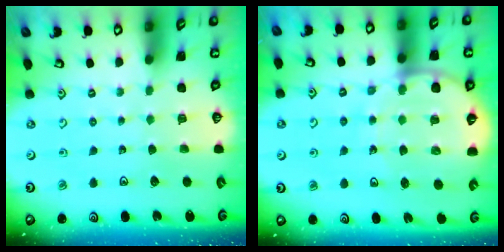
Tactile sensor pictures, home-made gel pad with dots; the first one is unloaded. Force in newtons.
{"total": 10.8, "press": 10.4, "slide": 3.0}